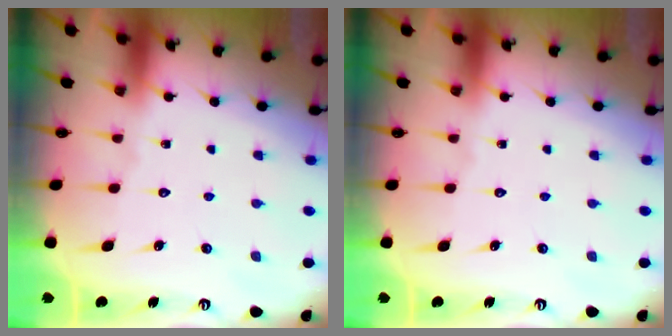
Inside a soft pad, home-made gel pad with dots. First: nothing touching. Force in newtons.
{"total": 0.0}